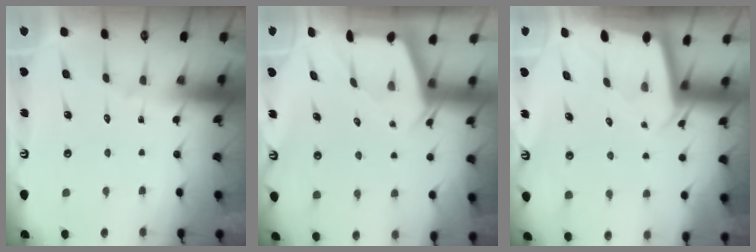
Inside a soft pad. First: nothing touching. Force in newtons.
{"total": 2.2, "press": 2.2, "slide": 0.4}
{"total": 1.8, "press": 1.8, "slide": 0.1}